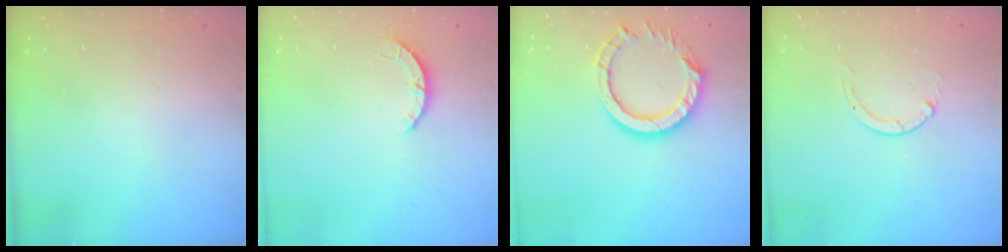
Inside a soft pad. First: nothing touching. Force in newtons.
{"total": 2.8, "press": 2.8, "slide": 0.4}
{"total": 12.6, "press": 12.6, "slide": 1.2}
{"total": 0.0}